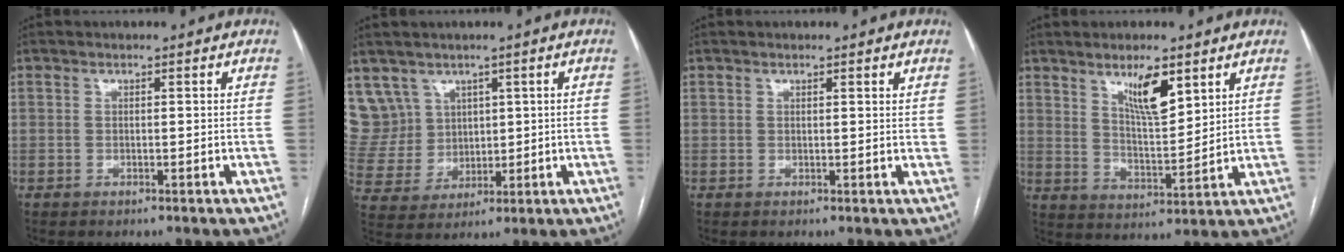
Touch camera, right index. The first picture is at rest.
{"total": 8.6, "force": [4.7, 7.1, 0.1], "torque": [-0.015, 0.033, 0.113]}
{"total": 1.1, "force": [0.9, 0.3, 0.6], "torque": [-0.007, 0.000, 0.010]}
{"total": 7.0, "force": [4.2, -0.3, 5.6], "torque": [-0.101, -0.018, 0.079]}